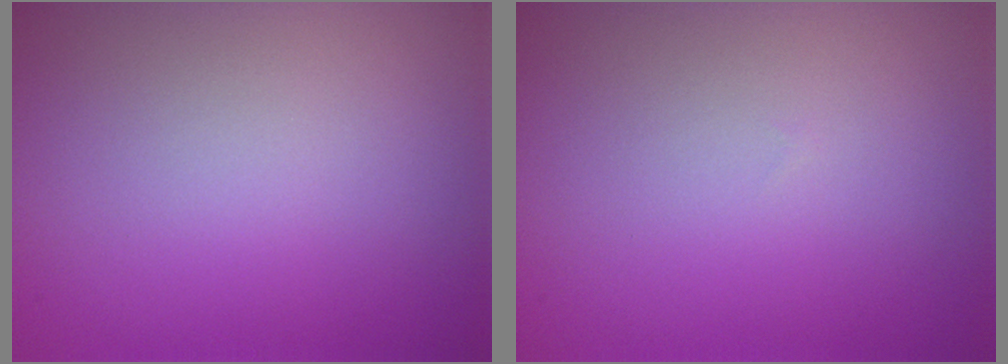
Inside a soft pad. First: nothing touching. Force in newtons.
{"total": 0.0}